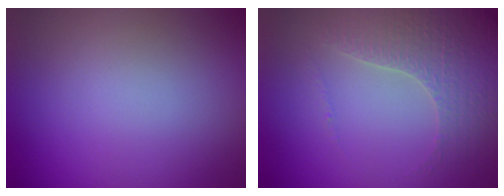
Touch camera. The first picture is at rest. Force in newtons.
{"total": 3.3, "press": 3.3, "slide": 0.6}